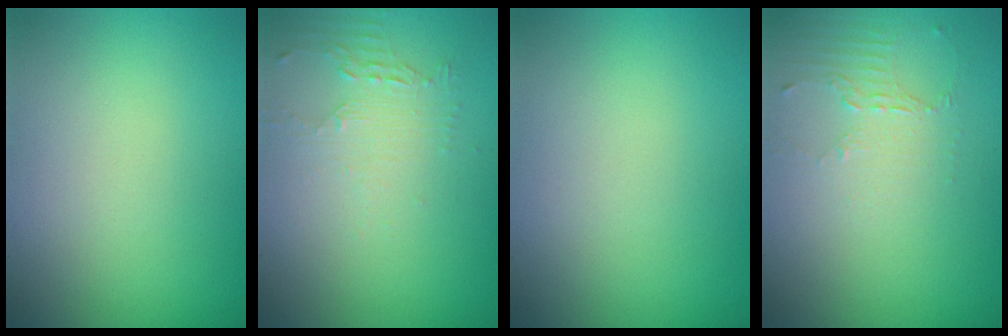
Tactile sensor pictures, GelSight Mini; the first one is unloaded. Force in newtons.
{"total": 2.2, "press": 1.7, "slide": 1.4}
{"total": 0.0}
{"total": 2.1, "press": 1.5, "slide": 1.5}